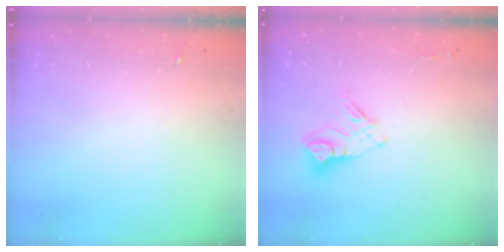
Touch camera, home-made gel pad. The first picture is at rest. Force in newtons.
{"total": 11.3, "press": 11.3, "slide": 1.1}